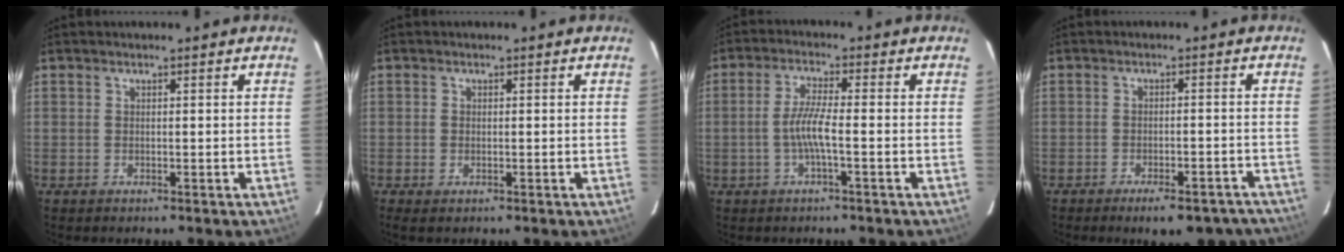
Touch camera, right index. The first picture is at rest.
{"total": 1.0, "force": [-0.4, 0.7, 0.6], "torque": [-0.013, -0.002, -0.008]}
{"total": 4.9, "force": [-1.5, 0.0, 4.7], "torque": [-0.098, 0.002, -0.029]}
{"total": 11.5, "force": [-9.6, 3.8, 5.0], "torque": [-0.082, 0.006, -0.112]}